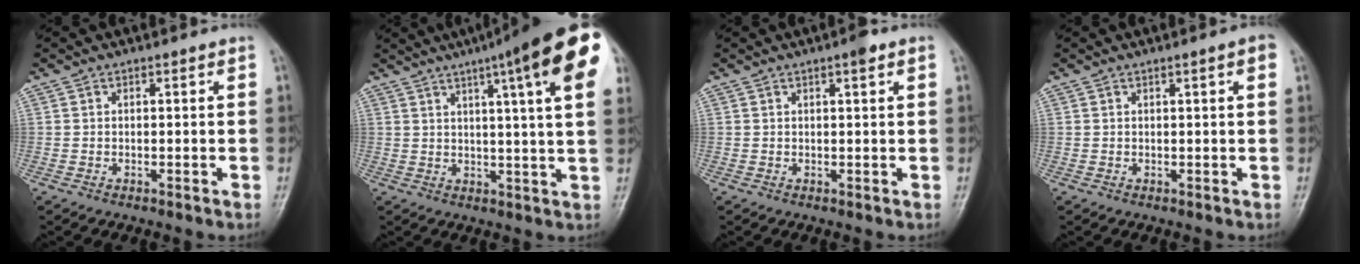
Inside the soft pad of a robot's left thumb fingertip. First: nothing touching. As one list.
[{"total": 19.5, "force": [9.4, 2.5, 16.9], "torque": [-0.230, -0.006, 0.110]}, {"total": 2.2, "force": [1.2, 0.4, 1.8], "torque": [-0.025, 0.000, 0.013]}, {"total": 2.0, "force": [0.8, 0.2, 1.8], "torque": [-0.026, 0.002, 0.010]}]